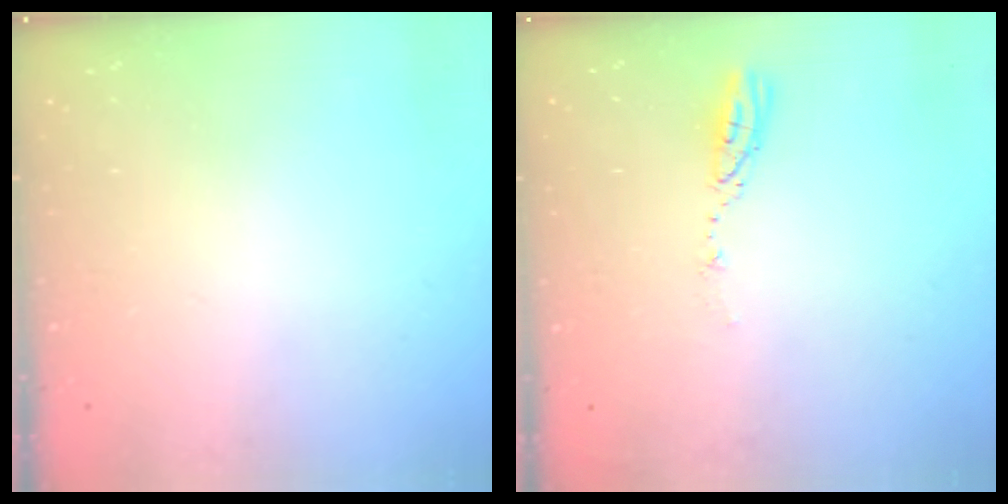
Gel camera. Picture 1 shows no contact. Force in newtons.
{"total": 3.6, "press": 3.6, "slide": 0.3}